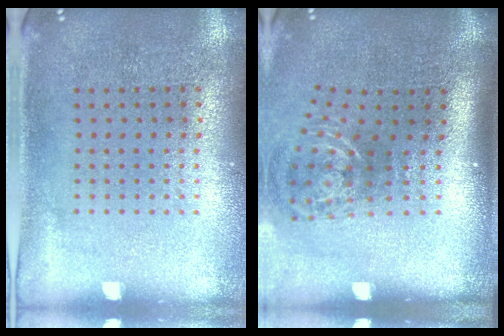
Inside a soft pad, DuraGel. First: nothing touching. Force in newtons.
{"total": 1.9, "press": 1.2, "slide": 1.4}